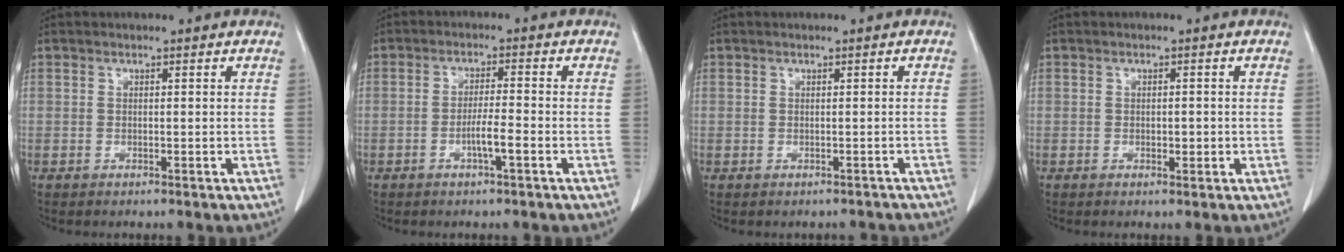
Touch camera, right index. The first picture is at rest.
{"total": 3.7, "force": [-1.5, 0.1, 3.4], "torque": [-0.061, -0.001, -0.029]}
{"total": 1.7, "force": [-1.4, 1.0, 0.1], "torque": [0.003, 0.008, -0.017]}
{"total": 1.5, "force": [-0.3, 0.8, 1.2], "torque": [-0.019, -0.001, 0.000]}